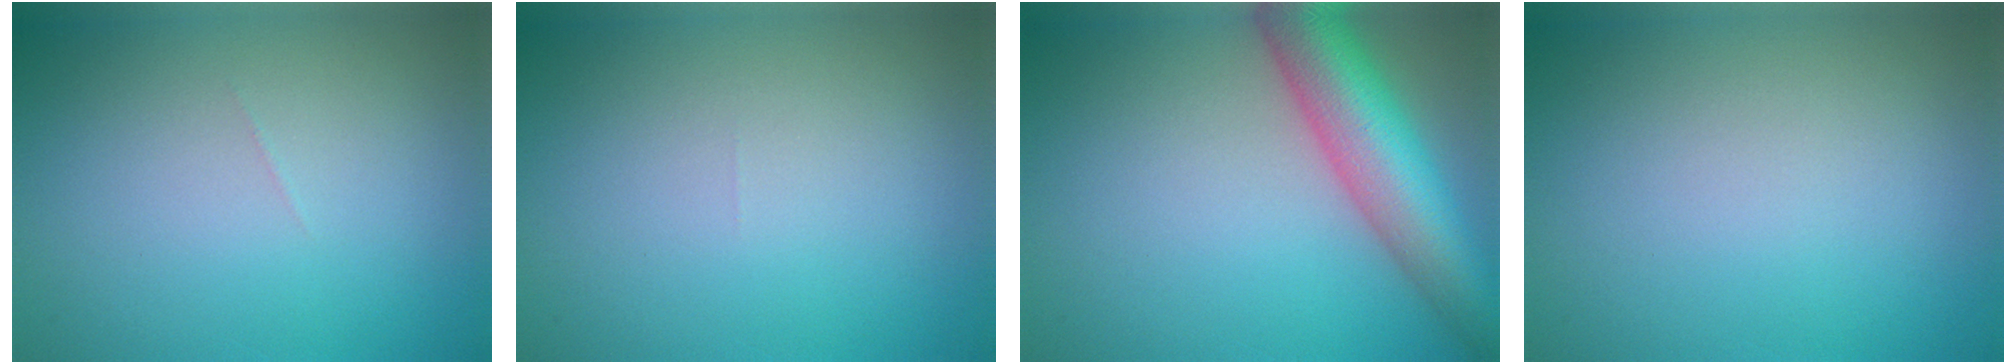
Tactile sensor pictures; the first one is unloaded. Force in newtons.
{"total": 0.0}
{"total": 9.2, "press": 9.2, "slide": 0.5}
{"total": 0.0}